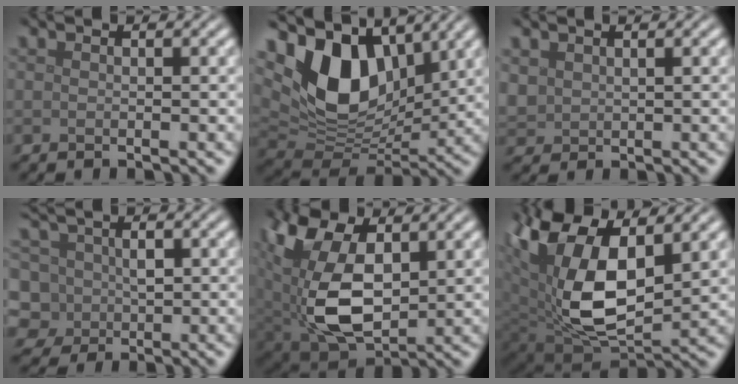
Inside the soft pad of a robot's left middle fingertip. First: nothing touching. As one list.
[{"total": 10.0, "force": [3.8, 6.4, 6.6], "torque": [-0.137, -0.011, 0.067]}, {"total": 1.6, "force": [1.0, 1.2, 0.5], "torque": [-0.017, 0.000, 0.024]}, {"total": 6.1, "force": [-0.3, 5.2, 3.1], "torque": [-0.058, 0.032, -0.023]}, {"total": 12.0, "force": [1.4, 7.6, 9.2], "torque": [-0.219, -0.013, 0.036]}, {"total": 13.7, "force": [3.6, 7.9, 10.6], "torque": [-0.216, -0.017, 0.077]}]